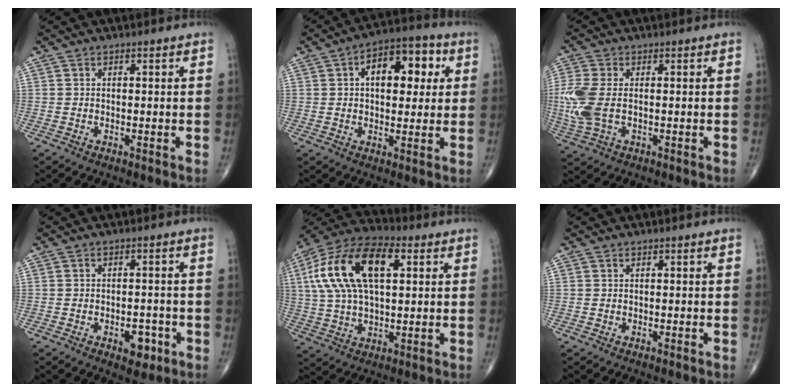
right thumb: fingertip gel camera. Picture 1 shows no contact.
{"total": 12.6, "force": [3.2, 7.0, 10.0], "torque": [-0.112, 0.016, 0.042]}
{"total": 8.6, "force": [-0.3, 5.0, 7.0], "torque": [-0.195, -0.003, -0.004]}
{"total": 4.5, "force": [-1.9, 2.6, 3.1], "torque": [-0.024, 0.008, -0.021]}
{"total": 19.8, "force": [5.1, 9.9, 16.3], "torque": [-0.316, 0.020, 0.083]}
{"total": 0.0}